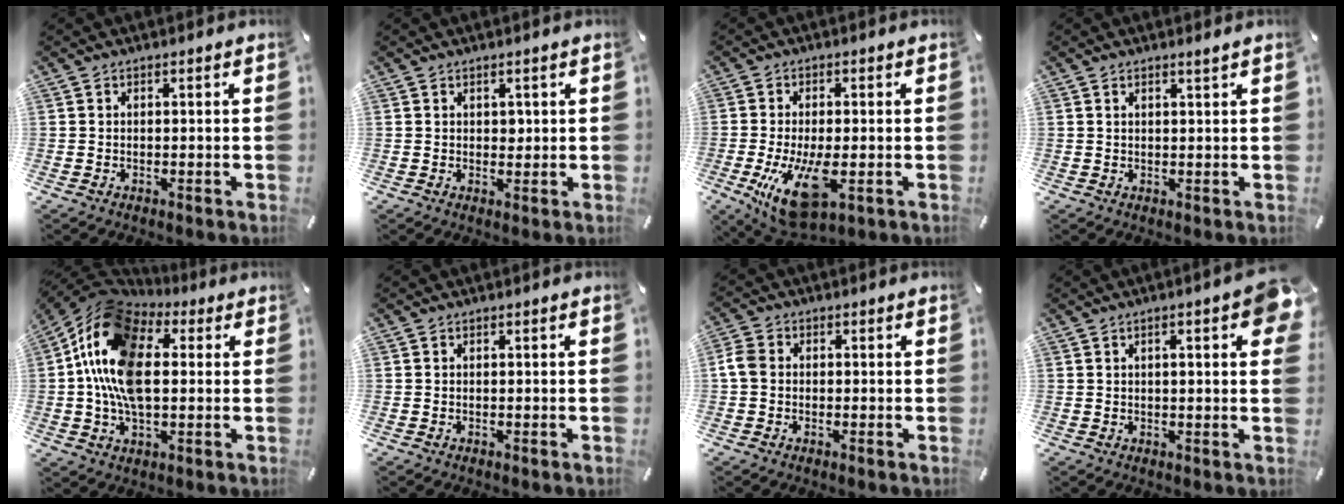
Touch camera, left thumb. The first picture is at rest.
{"total": 1.1, "force": [0.6, 0.8, 0.4], "torque": [-0.001, -0.001, 0.009]}
{"total": 13.3, "force": [-3.0, 5.7, 11.6], "torque": [-0.213, -0.022, -0.044]}
{"total": 1.4, "force": [1.0, 0.1, 1.0], "torque": [-0.020, -0.002, 0.017]}
{"total": 19.0, "force": [1.9, 12.1, 14.6], "torque": [-0.315, 0.007, 0.028]}
{"total": 0.0}
{"total": 3.5, "force": [-0.5, 2.8, 2.1], "torque": [-0.051, 0.005, -0.012]}
{"total": 7.1, "force": [2.4, 1.7, 6.4], "torque": [-0.088, -0.004, 0.036]}